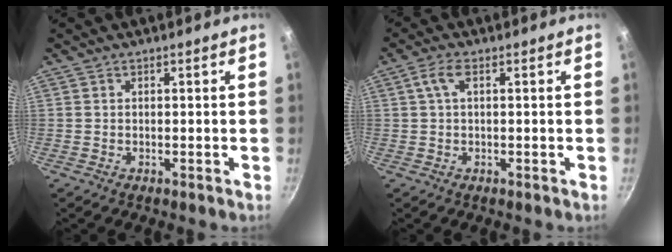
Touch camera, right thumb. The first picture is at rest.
{"total": 3.2, "force": [0.8, 0.8, 3.0], "torque": [-0.072, 0.007, 0.015]}